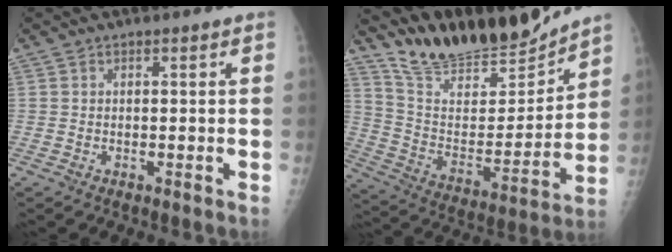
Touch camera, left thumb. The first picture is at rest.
{"total": 20.1, "force": [18.4, 4.6, 6.7], "torque": [-0.081, -0.102, 0.321]}